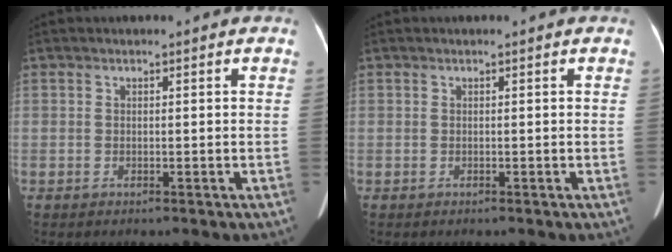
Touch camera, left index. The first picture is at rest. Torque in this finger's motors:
{"motor_torque": [-0.01, -0.14, 0.00, 0.00]}